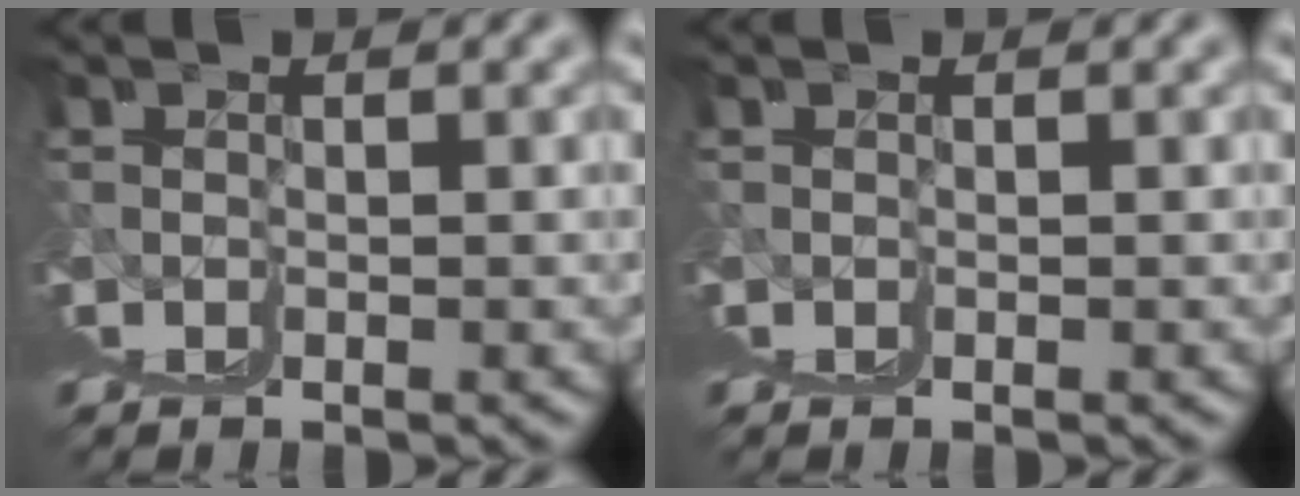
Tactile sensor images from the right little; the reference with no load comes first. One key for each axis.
{"total": 0.0}